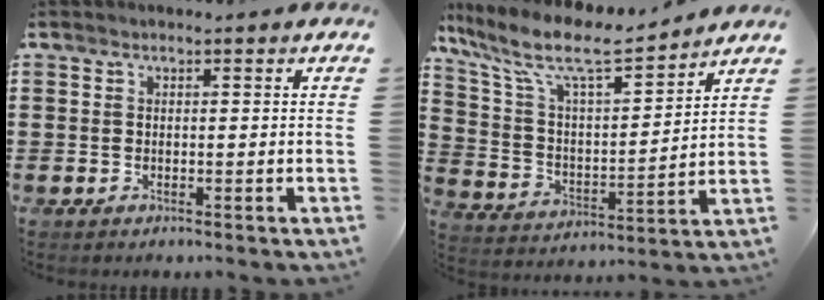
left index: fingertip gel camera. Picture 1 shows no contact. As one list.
[{"total": 10.1, "force": [7.7, 2.2, 6.1], "torque": [-0.149, -0.042, 0.130]}]